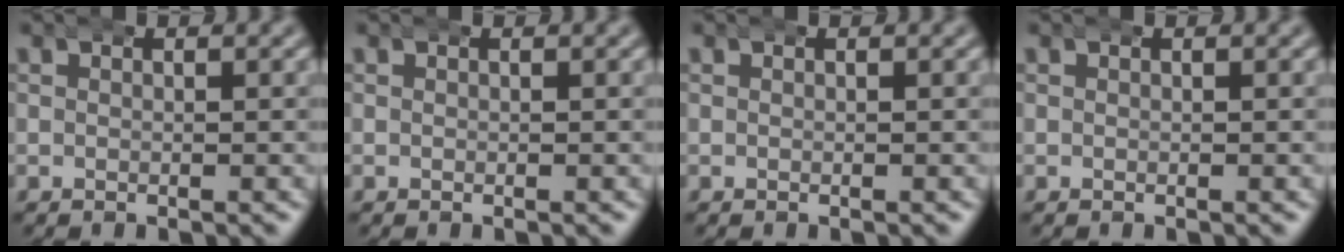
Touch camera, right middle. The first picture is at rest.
{"total": 0.0}
{"total": 0.0}
{"total": 0.0}